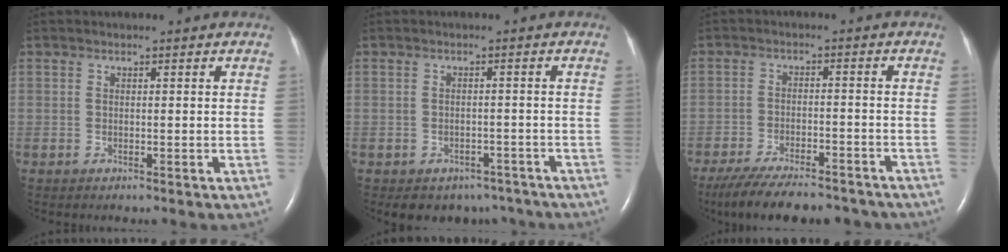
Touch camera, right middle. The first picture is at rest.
{"total": 6.5, "force": [-5.1, 3.9, 0.9], "torque": [0.000, 0.013, -0.058]}
{"total": 16.9, "force": [-14.4, 4.3, 7.7], "torque": [-0.148, -0.016, -0.205]}